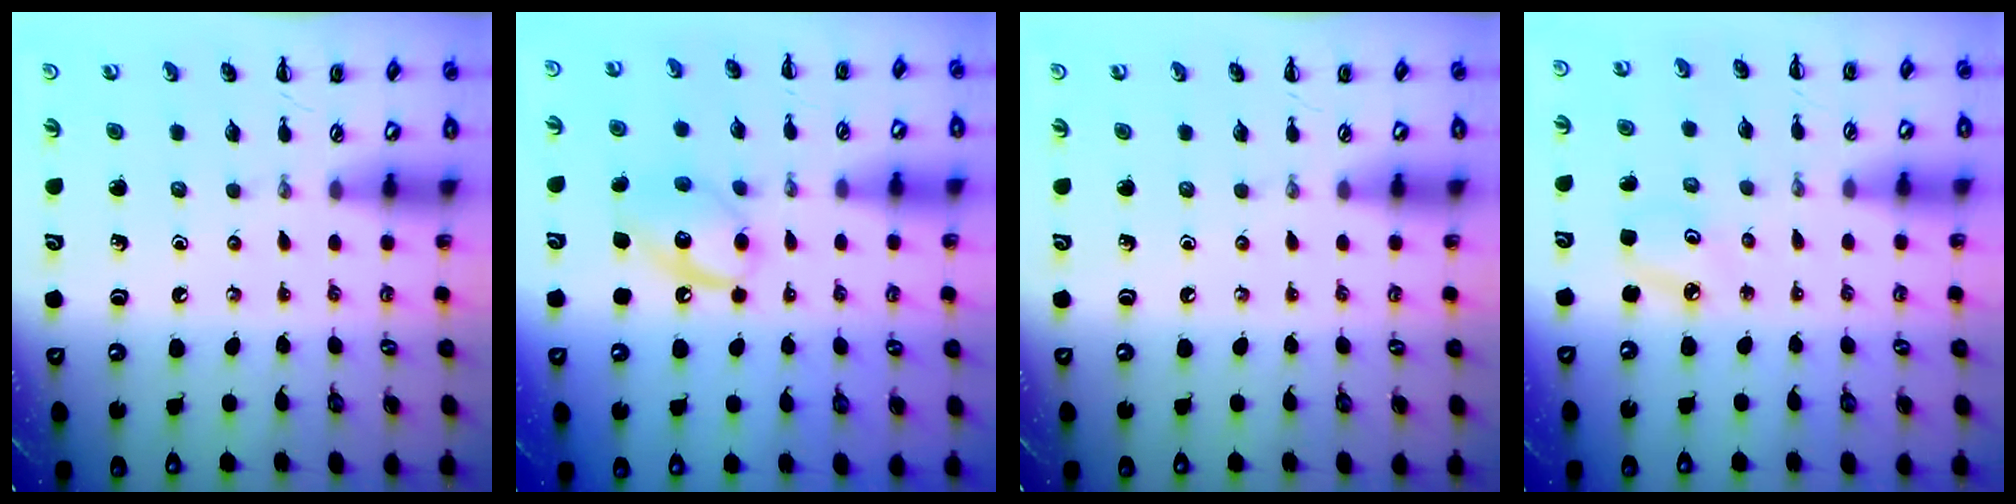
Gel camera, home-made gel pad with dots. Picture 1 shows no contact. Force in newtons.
{"total": 11.7, "press": 11.7, "slide": 1.0}
{"total": 0.0}
{"total": 3.9, "press": 3.7, "slide": 1.1}